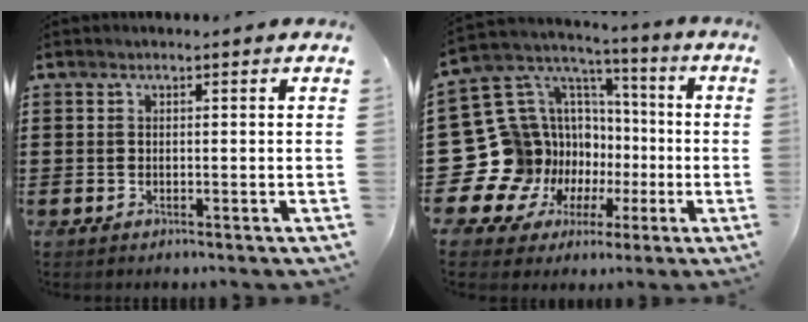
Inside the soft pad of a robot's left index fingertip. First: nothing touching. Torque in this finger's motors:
{"motor_torque": [1.19, 0.95, 0.37, -0.01]}